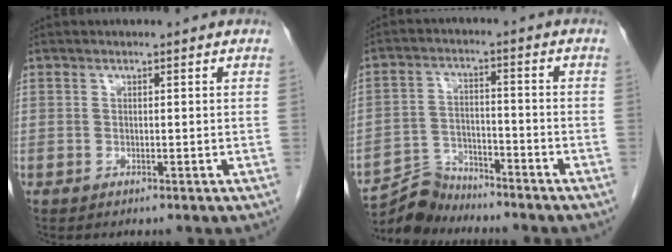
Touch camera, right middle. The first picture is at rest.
{"total": 6.6, "force": [-6.4, 1.5, -0.3], "torque": [0.002, 0.003, -0.119]}